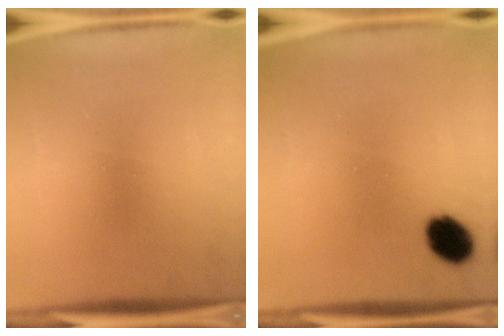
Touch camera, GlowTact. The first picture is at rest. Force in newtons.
{"total": 6.4}